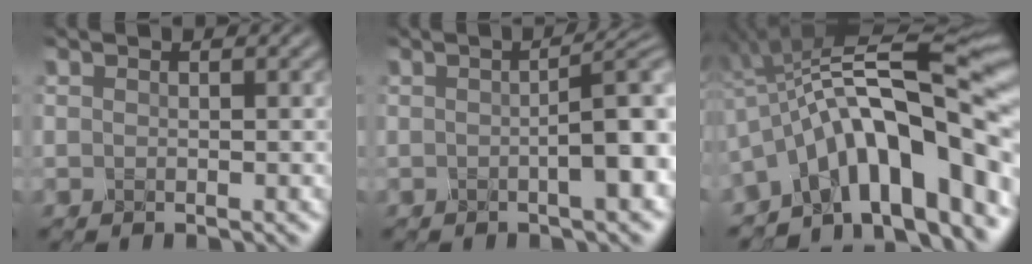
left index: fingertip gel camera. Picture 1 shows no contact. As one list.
[{"total": 6.4, "force": [-0.3, 1.8, 6.2], "torque": [-0.058, 0.012, -0.009]}, {"total": 14.8, "force": [-4.1, 5.2, 13.2], "torque": [-0.166, 0.030, -0.077]}]